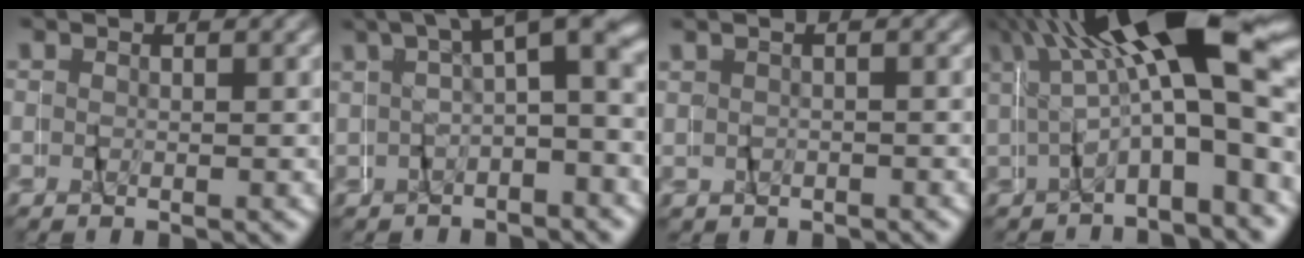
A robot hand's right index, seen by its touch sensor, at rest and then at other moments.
{"total": 5.6, "force": [1.7, 1.6, 5.1], "torque": [-0.057, 0.031, 0.013]}
{"total": 1.2, "force": [0.5, 1.0, 0.5], "torque": [-0.020, 0.004, 0.011]}
{"total": 11.2, "force": [2.9, 4.4, 9.9], "torque": [-0.158, 0.024, 0.039]}